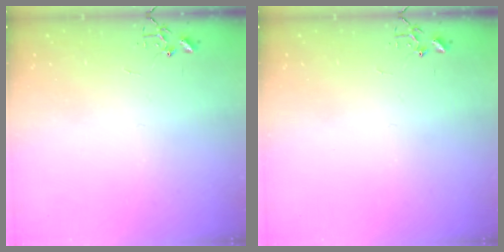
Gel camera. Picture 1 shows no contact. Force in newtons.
{"total": 0.0}